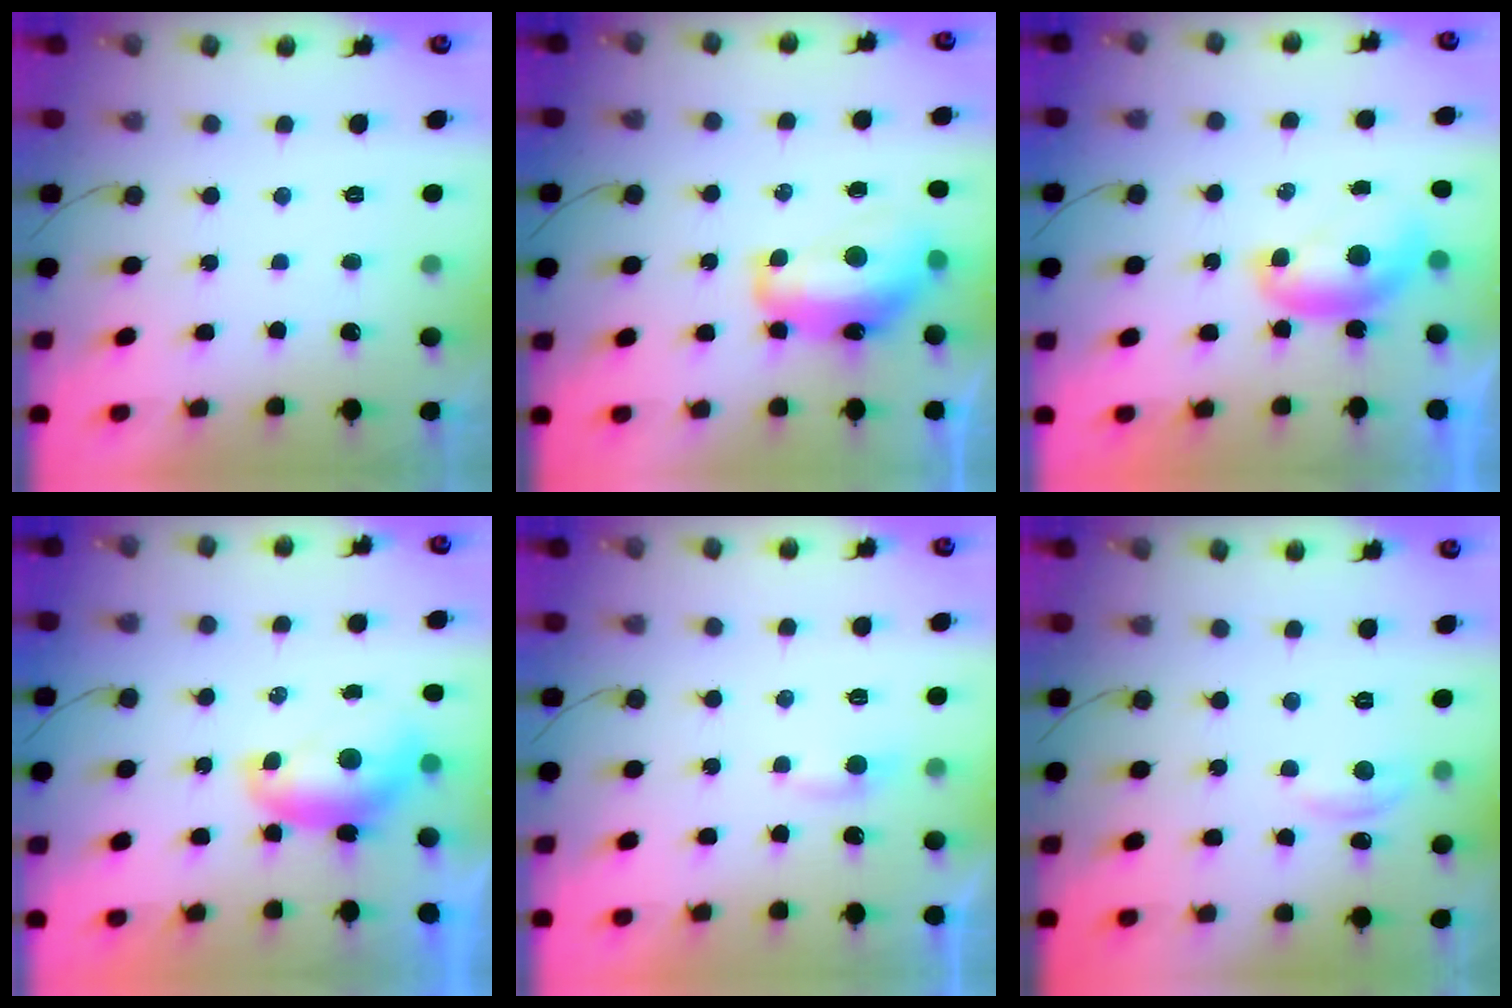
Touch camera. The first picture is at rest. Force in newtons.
{"total": 13.6, "press": 13.6, "slide": 1.0}
{"total": 7.0, "press": 7.0, "slide": 0.3}
{"total": 7.6, "press": 7.6, "slide": 0.2}
{"total": 2.4, "press": 2.4, "slide": 0.3}
{"total": 4.9, "press": 4.9, "slide": 0.6}